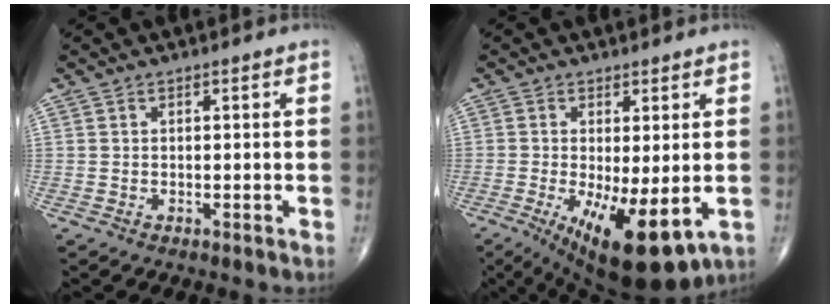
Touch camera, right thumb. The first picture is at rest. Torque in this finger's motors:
{"motor_torque": [0.20, 0.60, 0.98, 0.45, 0.40]}